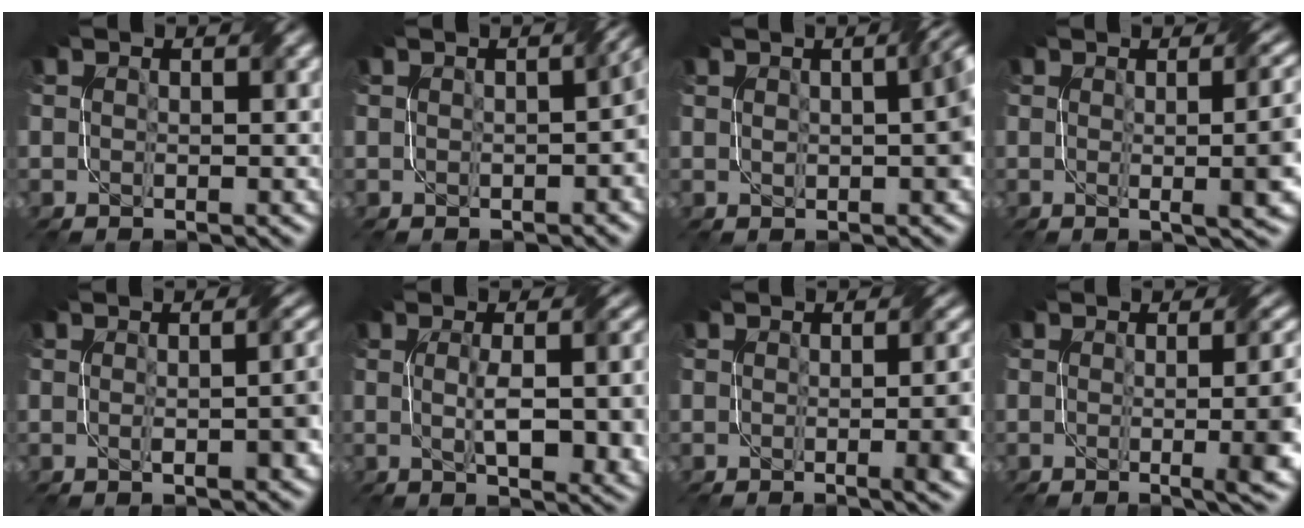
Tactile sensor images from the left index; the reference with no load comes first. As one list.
[{"total": 2.7, "force": [-0.5, 0.8, 2.5], "torque": [-0.028, 0.004, -0.005]}, {"total": 3.3, "force": [0.3, 0.8, 3.2], "torque": [-0.049, 0.010, 0.006]}, {"total": 7.7, "force": [0.1, 2.6, 7.3], "torque": [-0.051, 0.012, -0.001]}, {"total": 4.4, "force": [-0.3, 1.4, 4.2], "torque": [-0.038, 0.009, -0.002]}, {"total": 9.3, "force": [-0.7, 3.3, 8.6], "torque": [-0.109, 0.000, -0.003]}, {"total": 5.4, "force": [-0.6, 1.8, 5.1], "torque": [-0.041, 0.000, -0.004]}, {"total": 9.2, "force": [-0.6, 3.6, 8.5], "torque": [-0.054, 0.006, -0.009]}]